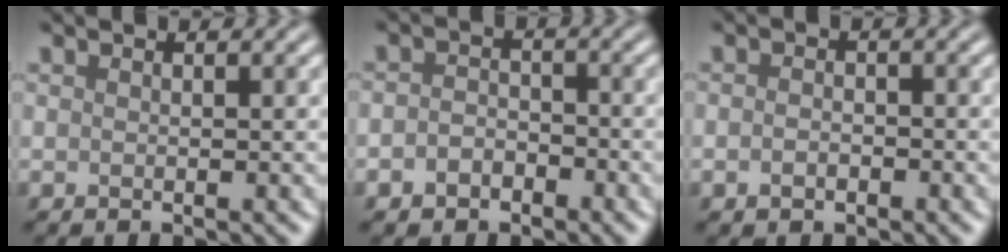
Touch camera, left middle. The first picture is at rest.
{"total": 2.2, "force": [-1.2, 1.6, 1.0], "torque": [-0.016, 0.004, -0.028]}
{"total": 1.3, "force": [-0.5, 0.9, 0.8], "torque": [-0.017, 0.000, -0.013]}